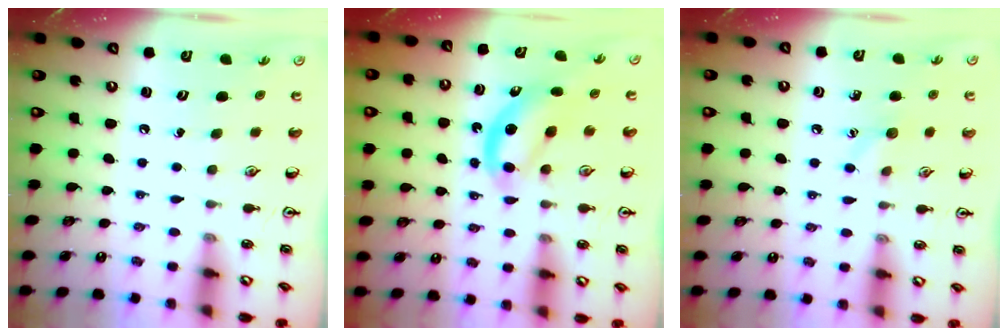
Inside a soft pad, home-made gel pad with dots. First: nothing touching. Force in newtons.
{"total": 5.0, "press": 4.9, "slide": 0.7}
{"total": 5.7, "press": 5.4, "slide": 1.8}